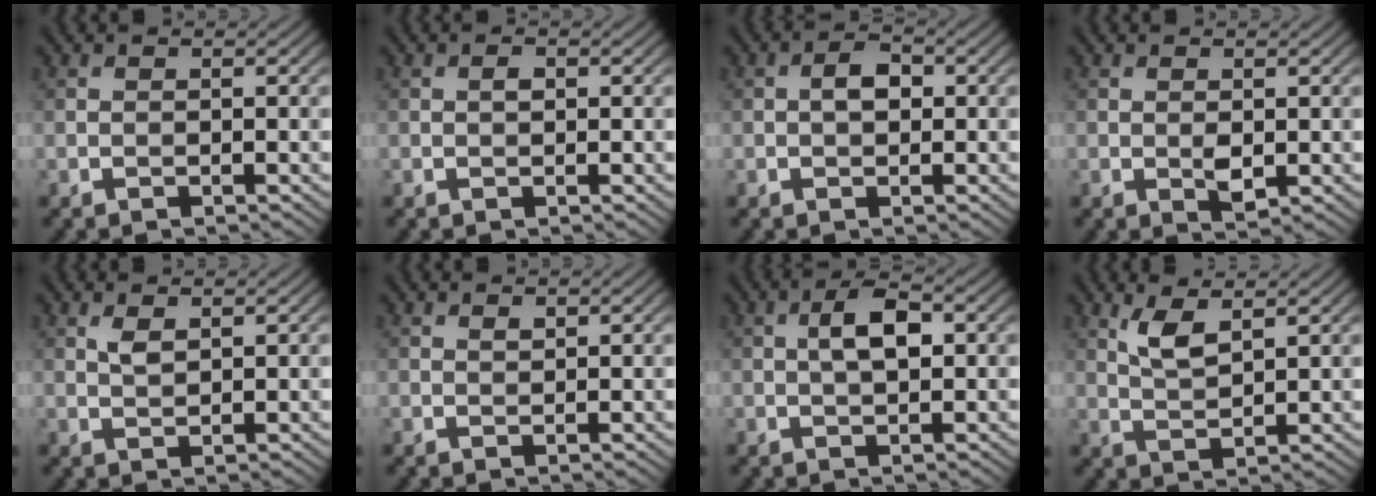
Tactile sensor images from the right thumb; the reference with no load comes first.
{"total": 0.8, "force": [0.1, 0.5, 0.6], "torque": [-0.011, 0.001, 0.001]}
{"total": 2.6, "force": [0.1, 1.7, 2.0], "torque": [-0.036, 0.004, -0.003]}
{"total": 1.6, "force": [0.0, 0.8, 1.3], "torque": [-0.025, -0.005, 0.002]}
{"total": 1.7, "force": [0.9, 0.7, 1.3], "torque": [-0.033, -0.001, 0.023]}
{"total": 0.8, "force": [0.5, 0.3, 0.4], "torque": [-0.008, -0.004, 0.011]}
{"total": 4.4, "force": [0.6, 1.9, 3.9], "torque": [-0.077, 0.007, 0.008]}
{"total": 3.8, "force": [2.2, 1.2, 2.9], "torque": [-0.070, -0.004, 0.047]}